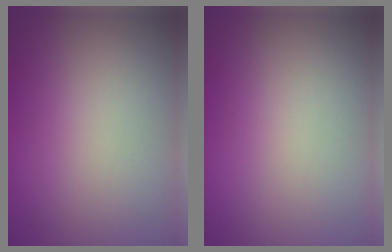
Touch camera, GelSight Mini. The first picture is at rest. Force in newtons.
{"total": 0.0}